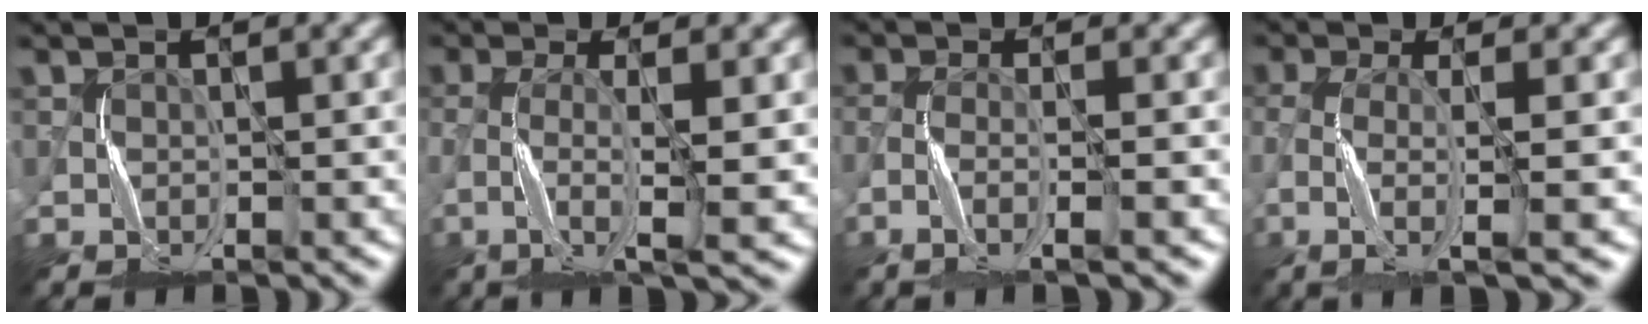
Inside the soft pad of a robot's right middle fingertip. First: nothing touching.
{"total": 4.0, "force": [-1.1, 0.6, 3.8], "torque": [-0.075, -0.006, -0.025]}
{"total": 2.9, "force": [-1.9, 0.3, 2.1], "torque": [-0.037, -0.002, -0.049]}
{"total": 4.8, "force": [-2.1, 0.8, 4.2], "torque": [-0.081, -0.010, -0.048]}